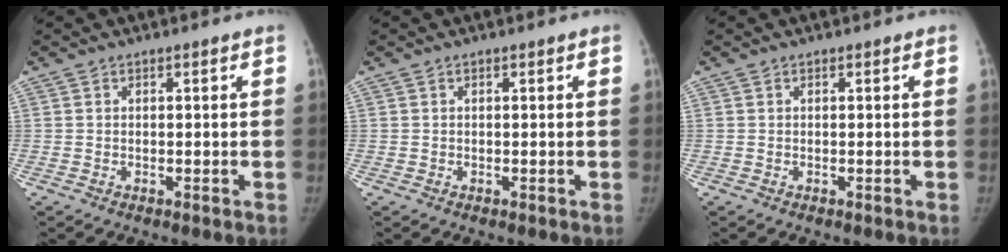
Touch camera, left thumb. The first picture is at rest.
{"total": 0.0}
{"total": 0.0}